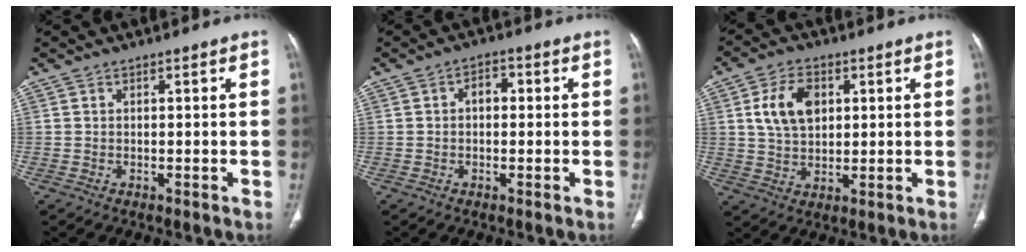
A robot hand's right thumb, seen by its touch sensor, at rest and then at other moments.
{"total": 3.2, "force": [0.2, 2.1, 2.3], "torque": [-0.027, 0.014, -0.002]}
{"total": 9.1, "force": [2.5, 5.9, 6.4], "torque": [-0.106, -0.004, 0.049]}